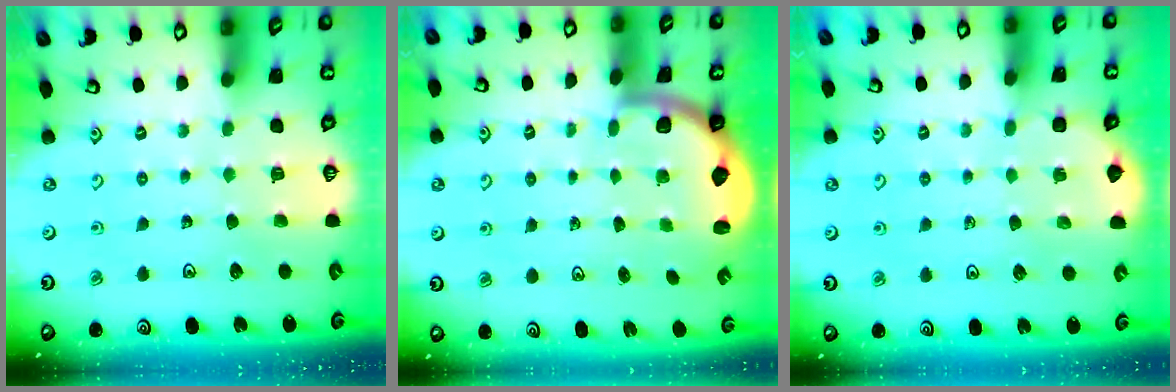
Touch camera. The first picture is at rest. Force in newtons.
{"total": 1.9, "press": 1.8, "slide": 0.5}
{"total": 2.3, "press": 2.3, "slide": 0.2}